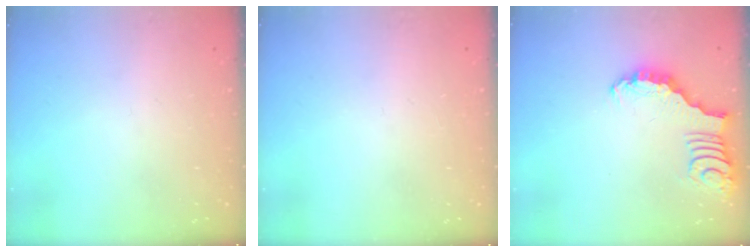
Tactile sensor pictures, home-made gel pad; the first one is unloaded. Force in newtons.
{"total": 0.0}
{"total": 2.2, "press": 2.2, "slide": 0.0}